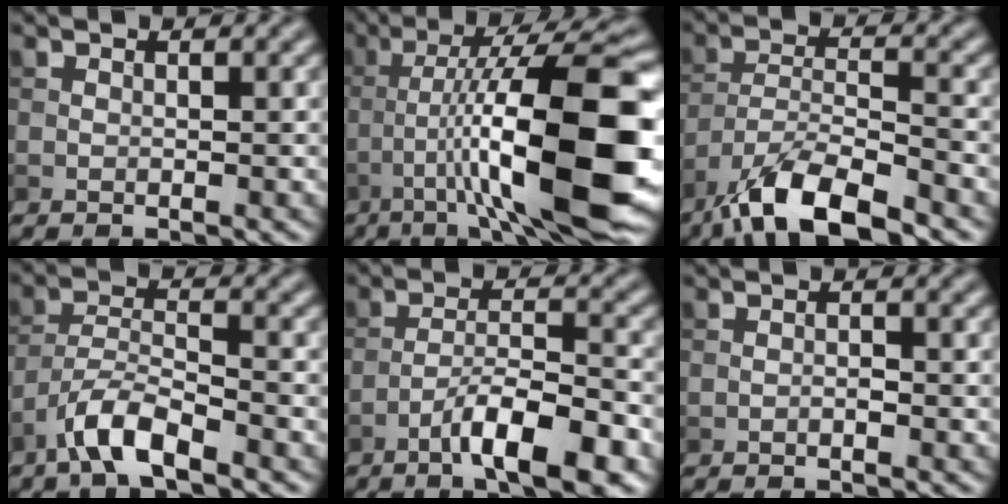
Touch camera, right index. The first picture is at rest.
{"total": 15.1, "force": [-3.7, 3.1, 14.3], "torque": [-0.219, 0.019, -0.053]}
{"total": 8.9, "force": [-6.5, 2.4, 5.6], "torque": [-0.094, -0.004, -0.126]}
{"total": 4.8, "force": [-3.4, 1.1, 3.2], "torque": [-0.060, 0.006, -0.073]}
{"total": 7.2, "force": [-4.2, 1.5, 5.6], "torque": [-0.091, 0.010, -0.071]}
{"total": 0.7, "force": [-0.4, 0.2, 0.5], "torque": [-0.009, 0.002, -0.006]}